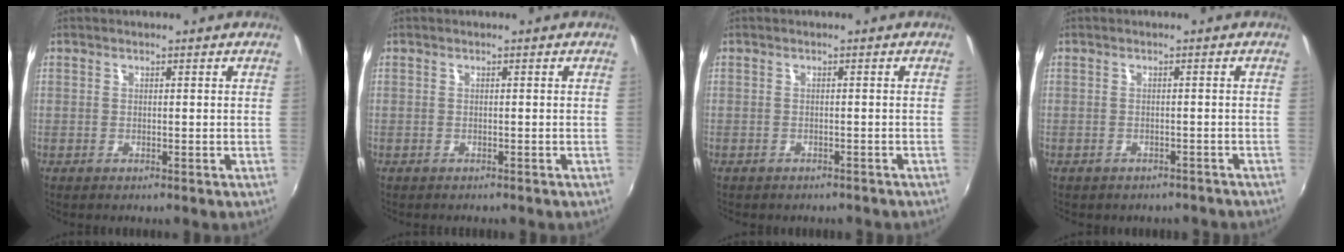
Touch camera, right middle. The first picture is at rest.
{"total": 0.6, "force": [-0.6, 0.3, 0.1], "torque": [-0.003, -0.002, -0.009]}
{"total": 2.9, "force": [-2.4, 1.3, 0.8], "torque": [-0.019, -0.010, -0.029]}
{"total": 4.8, "force": [-4.0, 2.3, 1.3], "torque": [-0.025, -0.009, -0.042]}